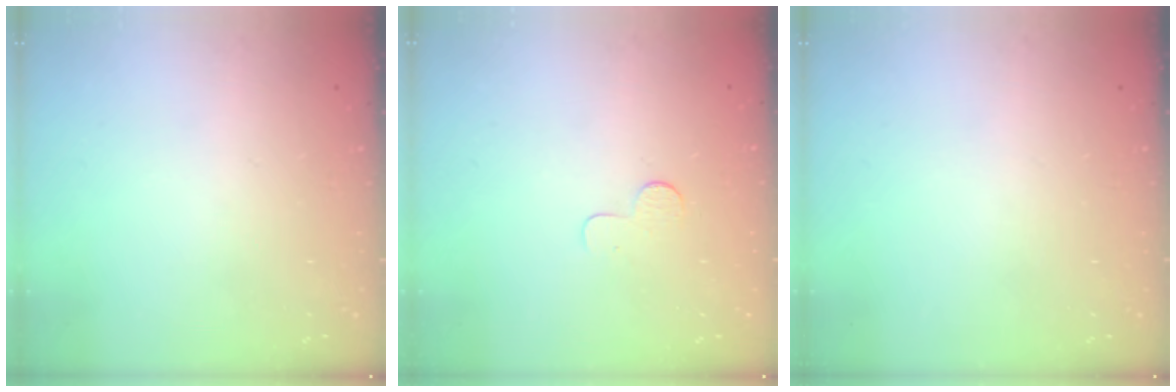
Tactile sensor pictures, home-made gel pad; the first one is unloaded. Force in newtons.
{"total": 4.9, "press": 4.8, "slide": 0.5}
{"total": 0.0}